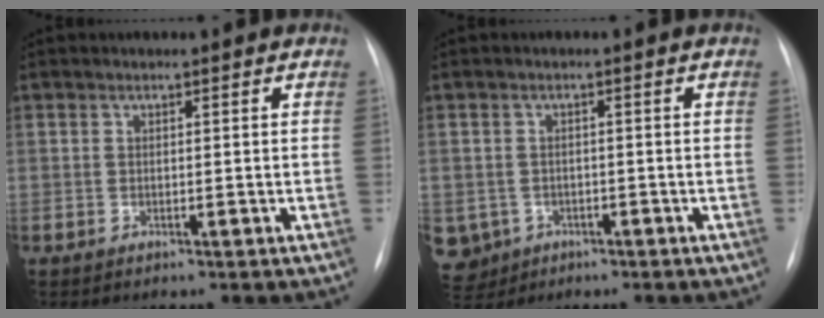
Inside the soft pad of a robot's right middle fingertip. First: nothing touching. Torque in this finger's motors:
{"motor_torque": [0.93, -0.93, 0.27, 0.07]}